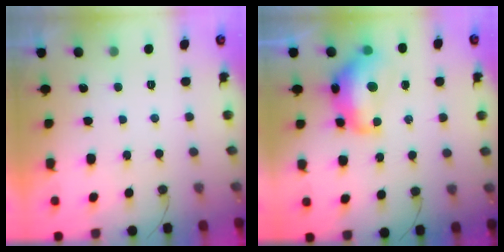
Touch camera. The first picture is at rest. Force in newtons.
{"total": 14.0, "press": 13.8, "slide": 1.8}